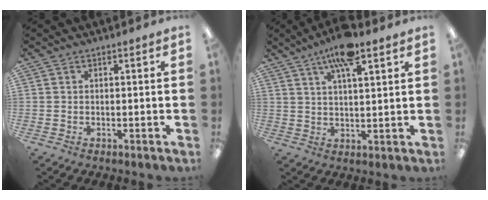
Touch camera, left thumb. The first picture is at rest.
{"total": 10.1, "force": [6.7, 2.6, 7.1], "torque": [-0.120, -0.021, 0.111]}